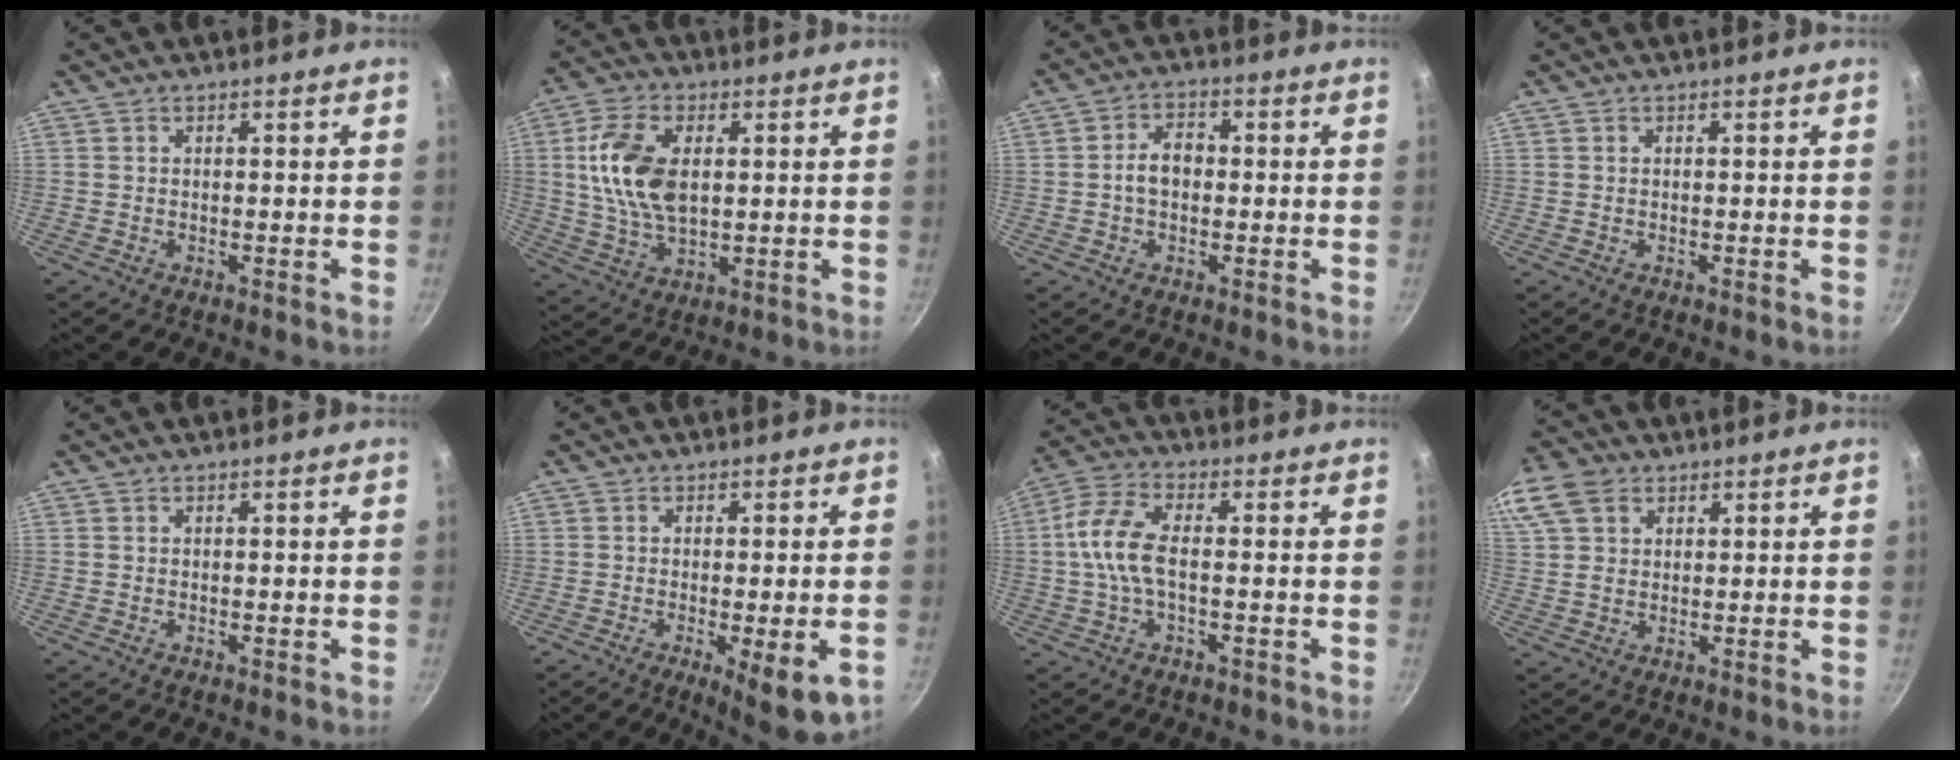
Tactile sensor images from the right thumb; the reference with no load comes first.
{"total": 13.1, "force": [2.1, 7.6, 10.4], "torque": [-0.191, -0.002, 0.041]}
{"total": 5.1, "force": [-0.3, 3.6, 3.6], "torque": [-0.044, 0.018, -0.011]}
{"total": 0.0}
{"total": 0.0}
{"total": 8.8, "force": [-3.1, 2.1, 7.9], "torque": [-0.102, -0.003, -0.036]}
{"total": 9.3, "force": [-0.5, 4.4, 8.2], "torque": [-0.178, 0.025, -0.024]}
{"total": 12.7, "force": [5.8, 9.1, 6.6], "torque": [-0.150, 0.021, 0.112]}